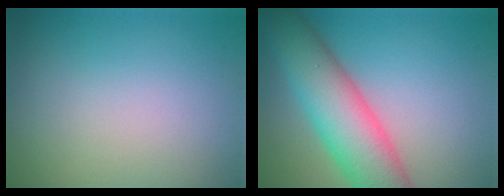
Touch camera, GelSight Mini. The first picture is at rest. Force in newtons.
{"total": 8.4, "press": 8.4, "slide": 0.3}